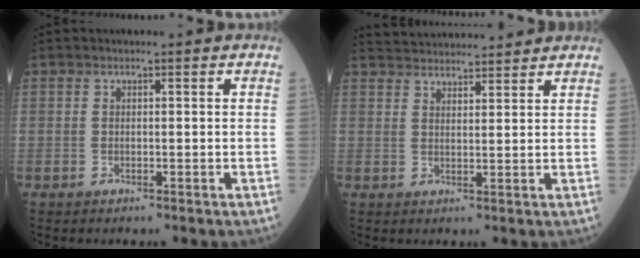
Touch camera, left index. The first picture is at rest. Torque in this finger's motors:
{"motor_torque": [-0.14, -0.46, 0.00, 0.00]}